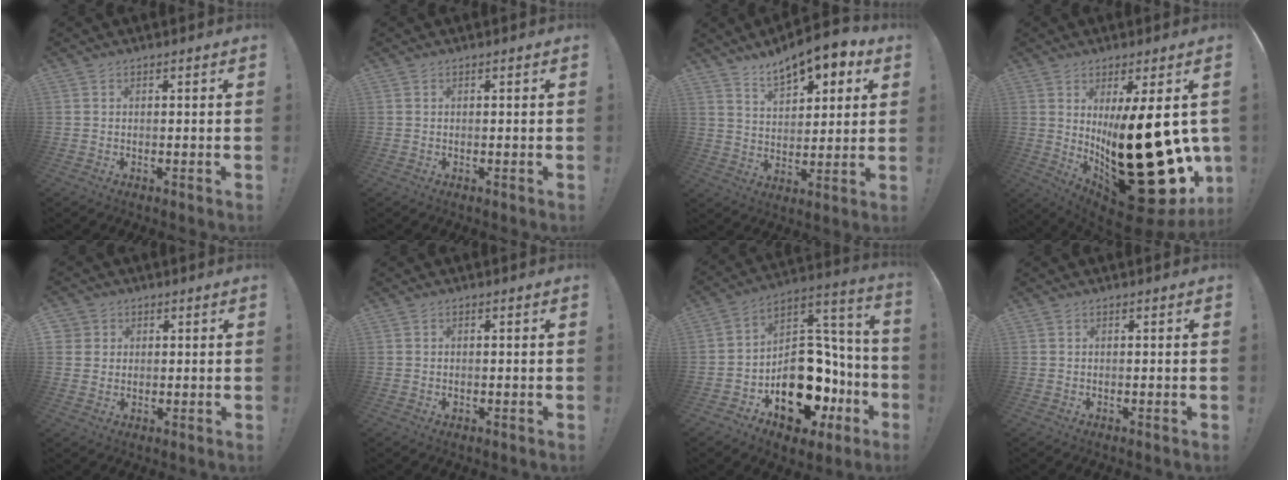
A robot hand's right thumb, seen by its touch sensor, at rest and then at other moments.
{"total": 0.0}
{"total": 10.9, "force": [8.1, 4.8, 5.4], "torque": [-0.082, -0.055, 0.148]}
{"total": 30.0, "force": [0.0, 10.9, 28.0], "torque": [-0.417, -0.039, 0.032]}
{"total": 3.7, "force": [1.3, 3.4, 0.6], "torque": [-0.007, -0.003, 0.024]}
{"total": 0.0}
{"total": 21.6, "force": [-9.0, 14.4, 13.4], "torque": [-0.172, 0.052, -0.123]}
{"total": 0.0}